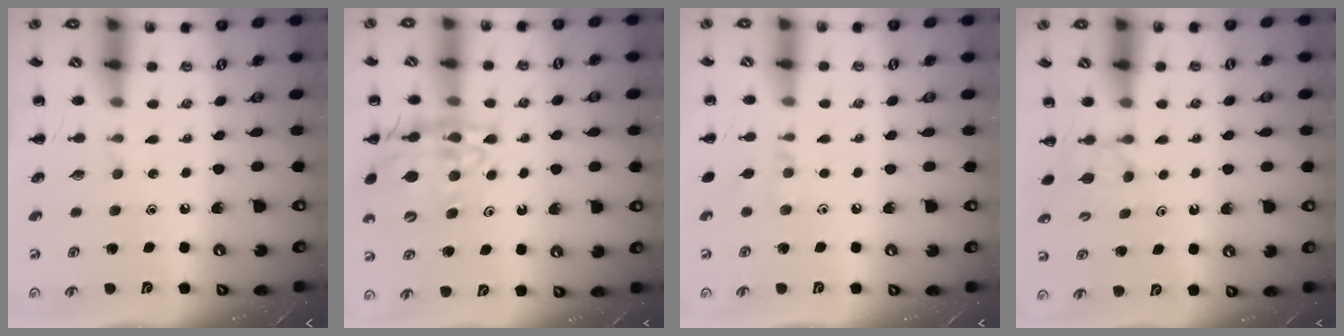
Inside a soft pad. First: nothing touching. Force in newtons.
{"total": 16.5, "press": 16.3, "slide": 2.7}
{"total": 2.9, "press": 2.7, "slide": 1.0}
{"total": 2.6, "press": 2.4, "slide": 1.1}